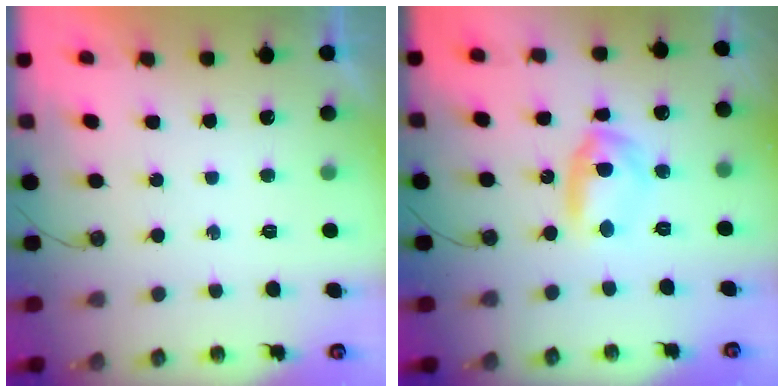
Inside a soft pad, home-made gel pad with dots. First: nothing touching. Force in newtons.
{"total": 8.1, "press": 8.1, "slide": 0.4}